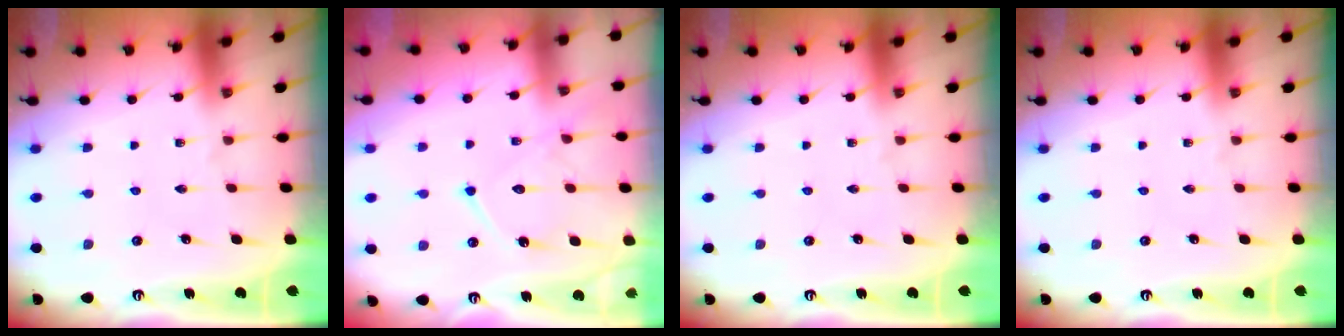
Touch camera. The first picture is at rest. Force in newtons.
{"total": 14.1, "press": 14.1, "slide": 1.3}
{"total": 0.0}
{"total": 0.0}